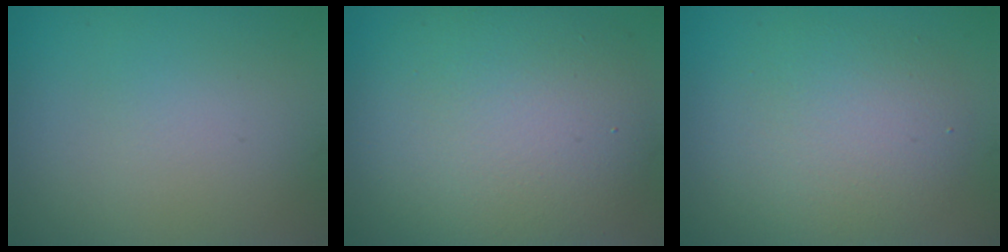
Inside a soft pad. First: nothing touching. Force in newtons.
{"total": 10.1, "press": 10.1, "slide": 0.6}
{"total": 5.0, "press": 5.0, "slide": 0.4}